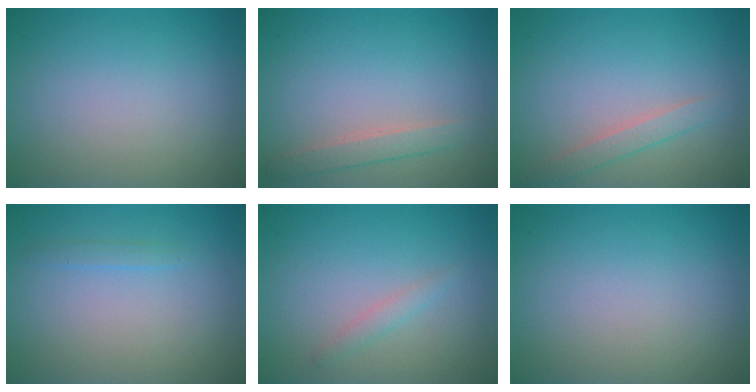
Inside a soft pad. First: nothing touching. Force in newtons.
{"total": 1.7, "press": 1.7, "slide": 0.1}
{"total": 1.7, "press": 1.7, "slide": 0.1}
{"total": 0.7, "press": 0.7, "slide": 0.1}
{"total": 1.1, "press": 1.1, "slide": 0.2}
{"total": 0.0}